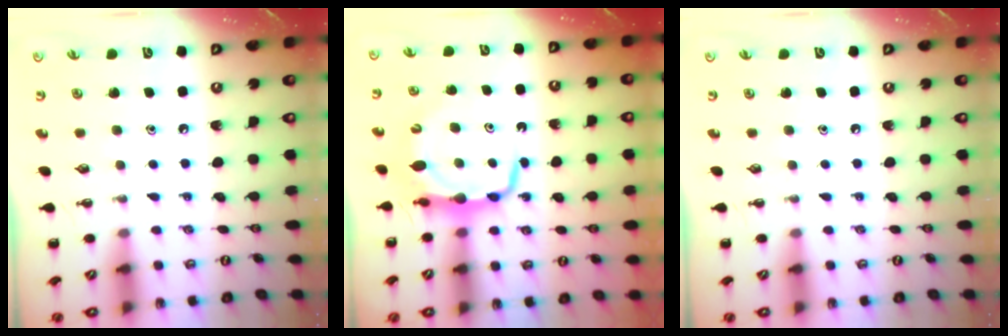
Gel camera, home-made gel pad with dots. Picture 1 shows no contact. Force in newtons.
{"total": 7.2, "press": 7.2, "slide": 0.4}
{"total": 0.0}